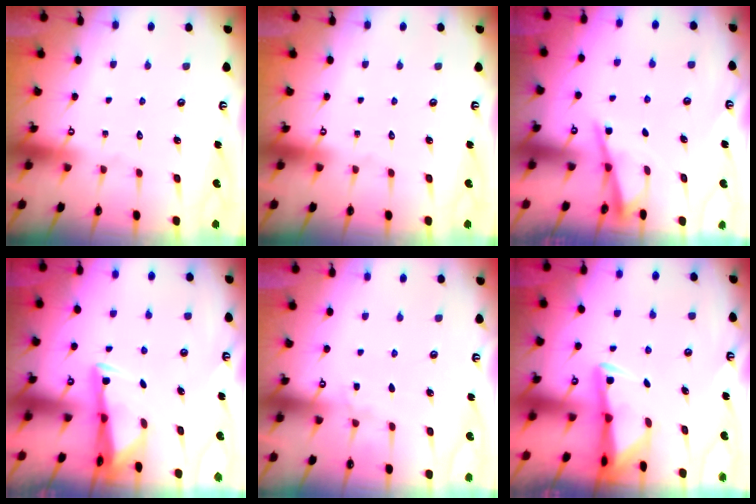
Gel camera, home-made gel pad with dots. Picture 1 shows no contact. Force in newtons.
{"total": 0.0}
{"total": 2.5, "press": 2.4, "slide": 0.3}
{"total": 2.9, "press": 2.8, "slide": 0.9}
{"total": 4.1, "press": 4.1, "slide": 0.5}
{"total": 2.9, "press": 2.9, "slide": 0.4}